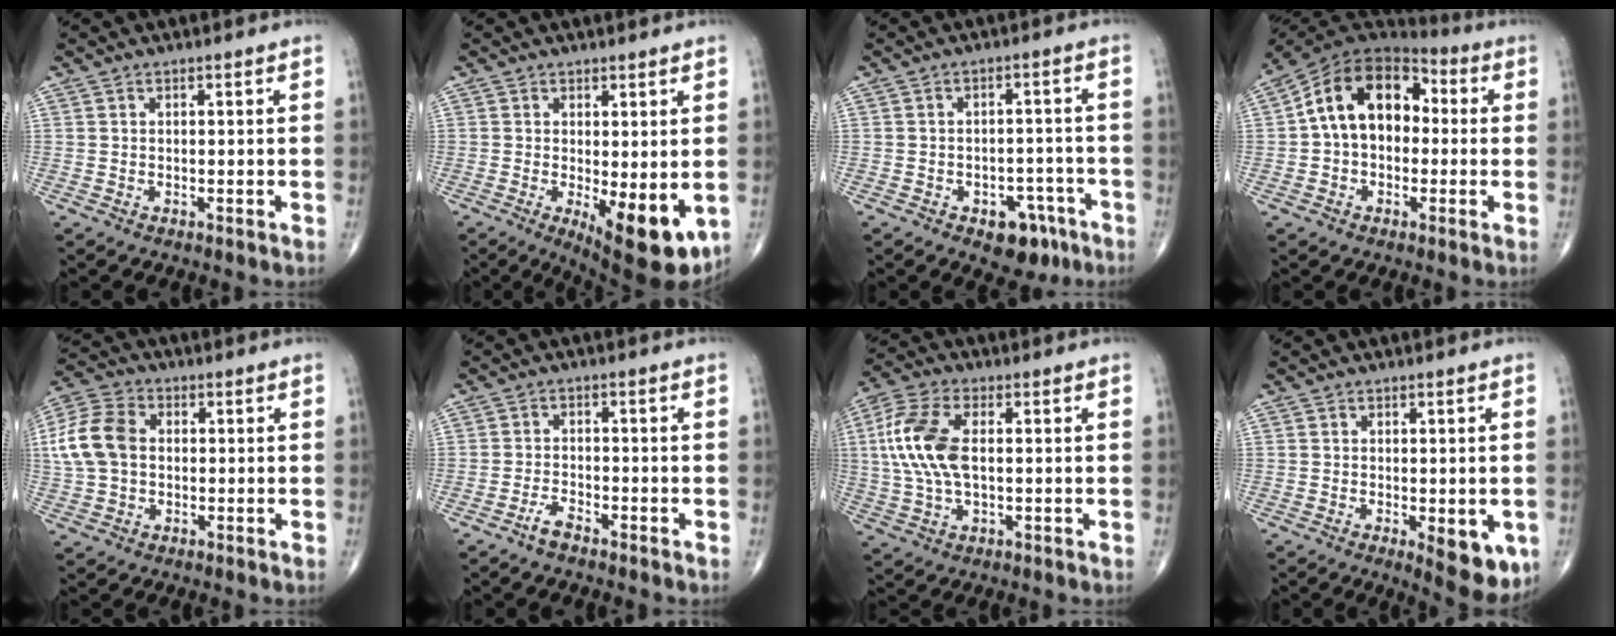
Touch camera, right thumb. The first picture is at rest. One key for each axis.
{"total": 10.8, "fx": -2.3, "fy": 3.8, "fz": 9.8, "tx": -0.129, "ty": -0.025, "tz": -0.021}
{"total": 7.6, "fx": -4.3, "fy": 4.6, "fz": 4.2, "tx": -0.024, "ty": 0.034, "tz": -0.052}
{"total": 15.5, "fx": 1.0, "fy": 10.7, "fz": 11.1, "tx": -0.151, "ty": 0.043, "tz": 0.003}
{"total": 10.8, "fx": 0.8, "fy": 7.8, "fz": 7.4, "tx": -0.149, "ty": 0.022, "tz": 0.011}
{"total": 2.7, "fx": -2.2, "fy": 0.7, "fz": 1.4, "tx": -0.034, "ty": 0.010, "tz": -0.043}
{"total": 12.4, "fx": 1.4, "fy": 6.4, "fz": 10.6, "tx": -0.240, "ty": 0.012, "tz": 0.024}
{"total": 8.2, "fx": -2.3, "fy": 3.2, "fz": 7.1, "tx": -0.075, "ty": -0.015, "tz": -0.024}